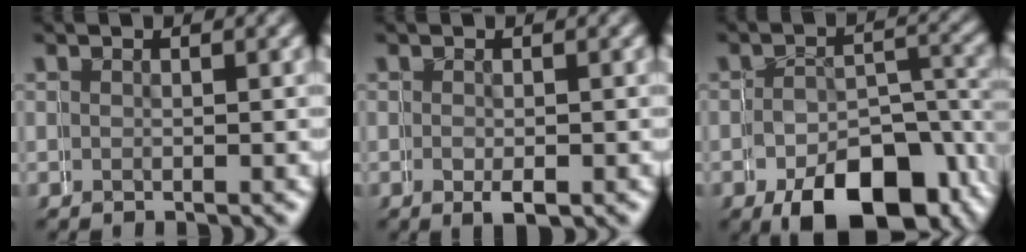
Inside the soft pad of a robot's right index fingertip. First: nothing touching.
{"total": 1.9, "force": [-0.6, 0.6, 1.7], "torque": [-0.021, -0.002, -0.008]}
{"total": 9.0, "force": [-5.0, 5.3, 5.4], "torque": [-0.069, -0.018, -0.073]}